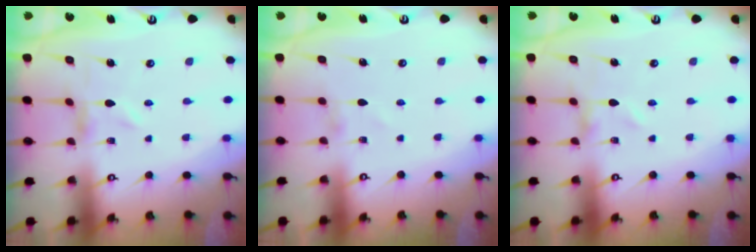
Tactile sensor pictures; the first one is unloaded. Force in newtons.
{"total": 0.6, "press": 0.6, "slide": 0.1}
{"total": 0.0}